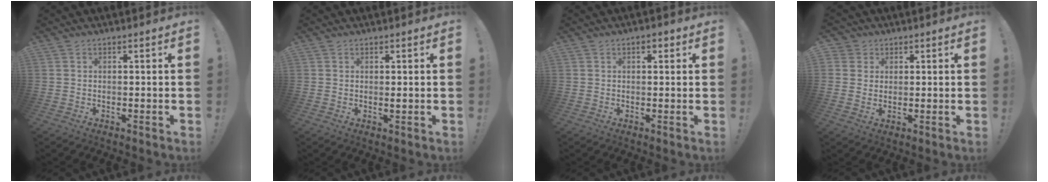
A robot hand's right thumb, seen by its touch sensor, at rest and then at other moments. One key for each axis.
{"total": 0.7, "fx": 0.4, "fy": 0.3, "fz": 0.5, "tx": 0.004, "ty": -0.005, "tz": 0.004}
{"total": 1.8, "fx": 0.7, "fy": 1.1, "fz": 1.3, "tx": -0.018, "ty": 0.003, "tz": 0.010}
{"total": 3.8, "fx": 1.7, "fy": 3.3, "fz": 0.5, "tx": -0.007, "ty": -0.006, "tz": 0.031}